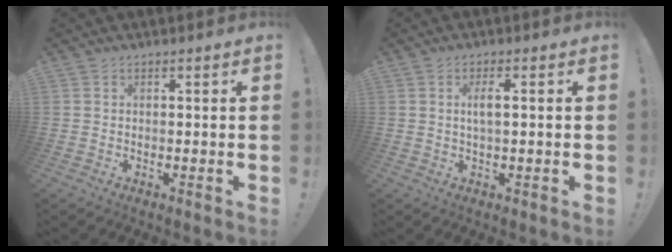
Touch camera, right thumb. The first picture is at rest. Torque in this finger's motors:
{"motor_torque": [-0.08, 0.16, 0.30, -0.28, 0.00]}